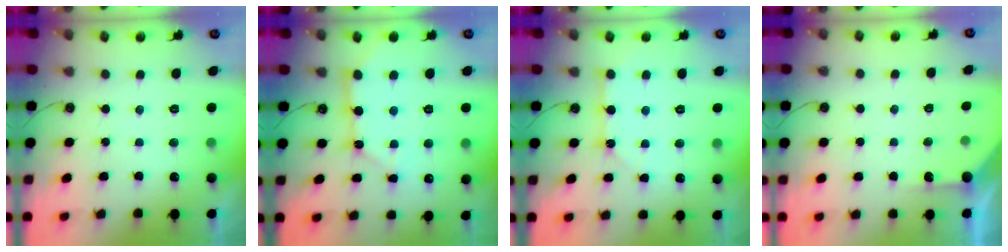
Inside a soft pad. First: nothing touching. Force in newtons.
{"total": 10.5, "press": 10.5, "slide": 1.1}
{"total": 5.3, "press": 5.2, "slide": 0.4}
{"total": 2.3, "press": 2.3, "slide": 0.2}